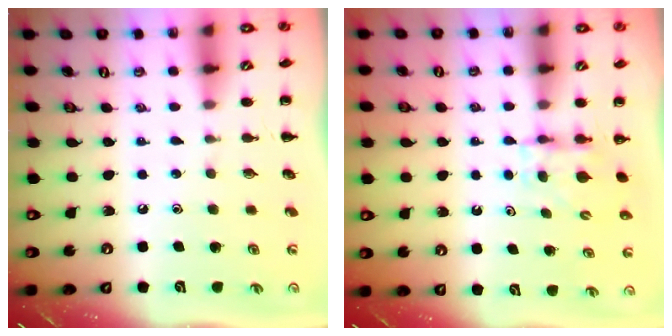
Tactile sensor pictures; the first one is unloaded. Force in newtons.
{"total": 4.9, "press": 4.9, "slide": 0.5}